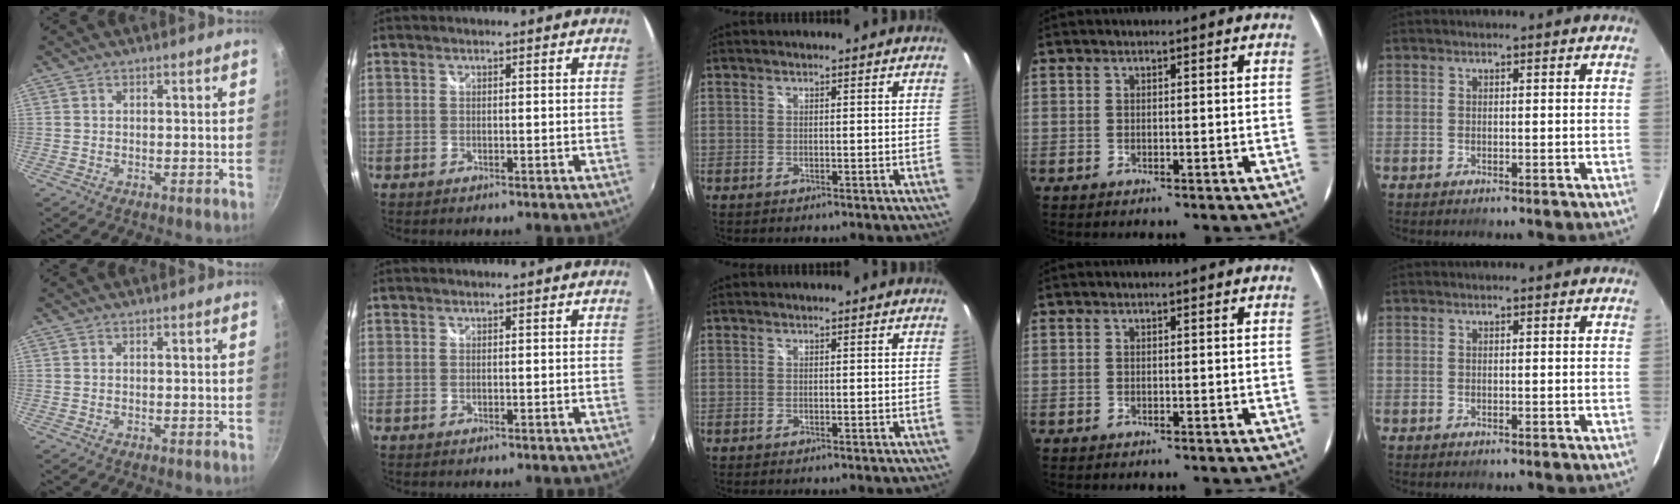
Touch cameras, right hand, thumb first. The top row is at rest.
{}